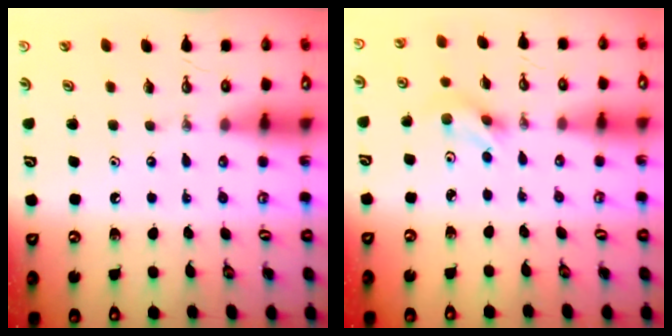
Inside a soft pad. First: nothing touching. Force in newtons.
{"total": 3.8, "press": 3.0, "slide": 2.3}